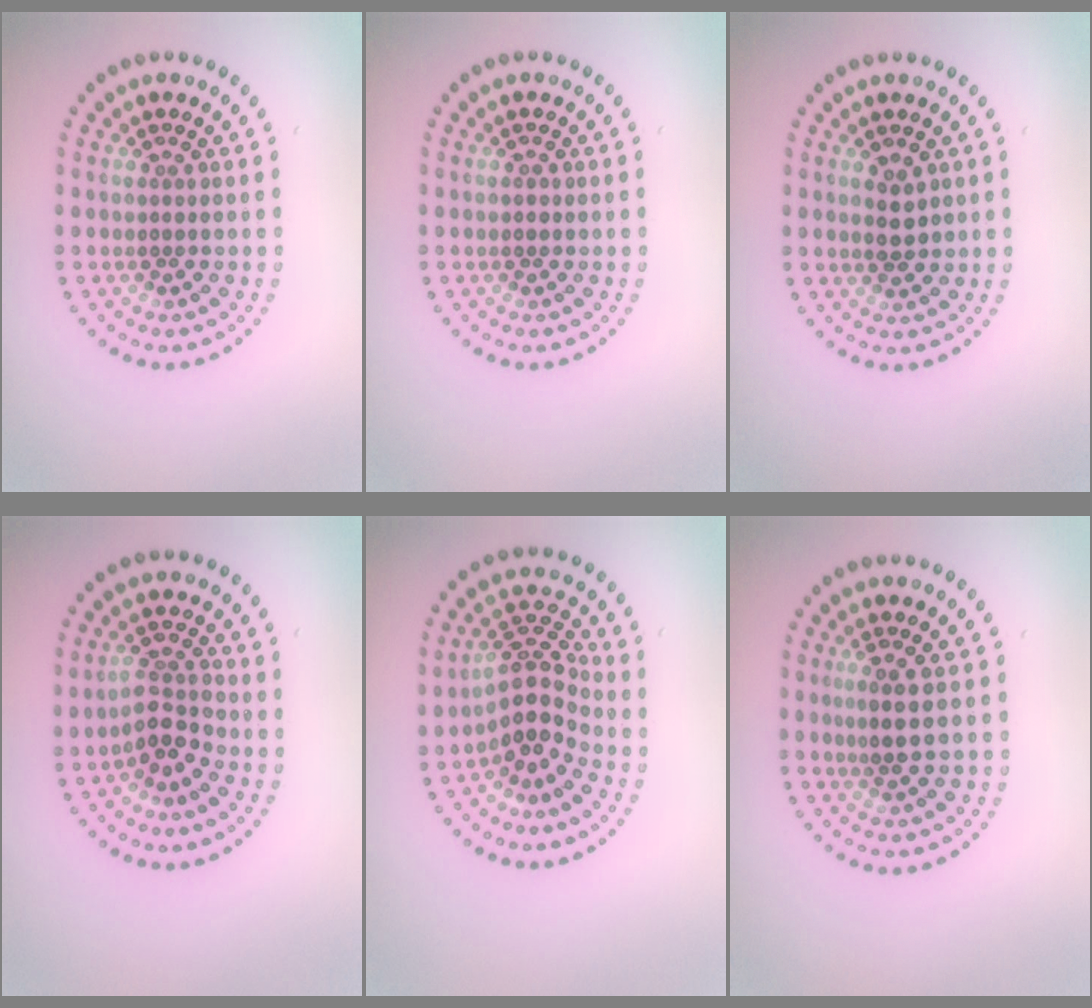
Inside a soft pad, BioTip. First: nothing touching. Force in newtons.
{"total": 0.7, "press": 0.7, "slide": 0.1}
{"total": 1.9, "press": 1.8, "slide": 0.4}
{"total": 2.7, "press": 2.3, "slide": 1.4}
{"total": 4.0, "press": 3.2, "slide": 2.5}
{"total": 1.8, "press": 1.5, "slide": 1.0}